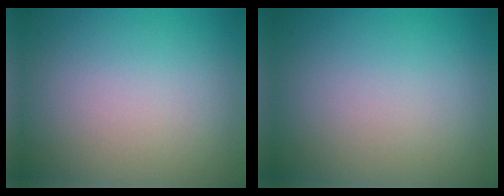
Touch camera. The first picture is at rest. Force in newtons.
{"total": 0.0}